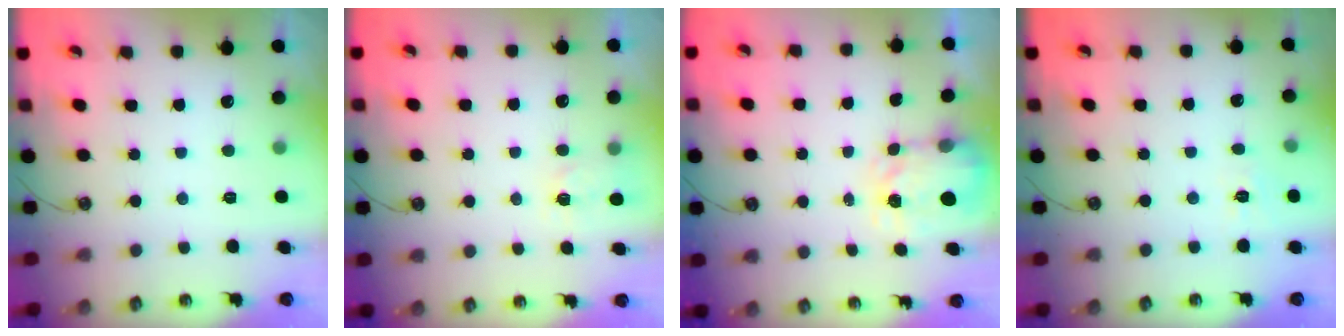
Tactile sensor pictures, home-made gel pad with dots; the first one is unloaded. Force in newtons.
{"total": 4.7, "press": 4.6, "slide": 0.5}
{"total": 3.7, "press": 3.7, "slide": 0.5}
{"total": 3.4, "press": 3.3, "slide": 0.6}